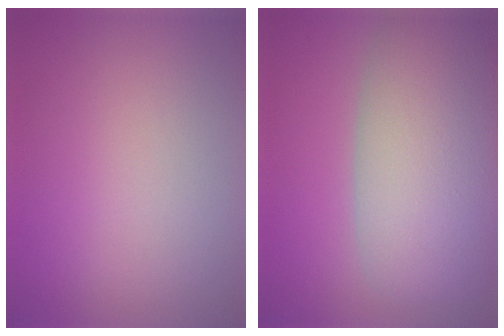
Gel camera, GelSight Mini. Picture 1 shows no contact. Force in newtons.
{"total": 11.1, "press": 11.1, "slide": 0.6}